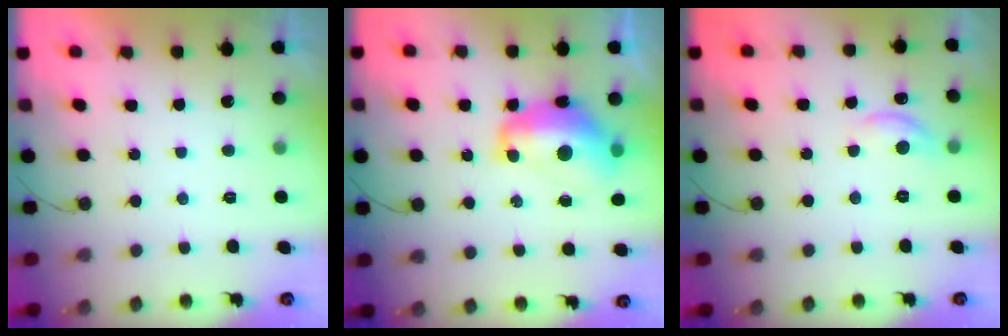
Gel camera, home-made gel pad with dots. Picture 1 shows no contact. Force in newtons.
{"total": 12.9, "press": 12.8, "slide": 1.6}
{"total": 9.0, "press": 9.0, "slide": 0.5}